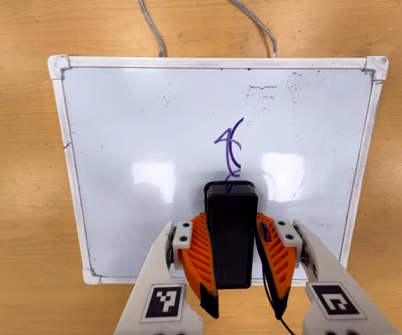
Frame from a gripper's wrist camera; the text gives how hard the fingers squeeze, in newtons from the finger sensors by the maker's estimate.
{"total": 5.6, "left": 4.6, "right": 6.6}